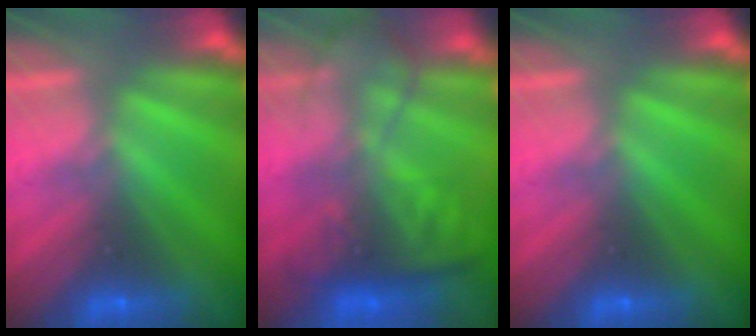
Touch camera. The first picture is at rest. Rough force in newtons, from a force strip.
{"total": 8.4}
{"total": 0.0}